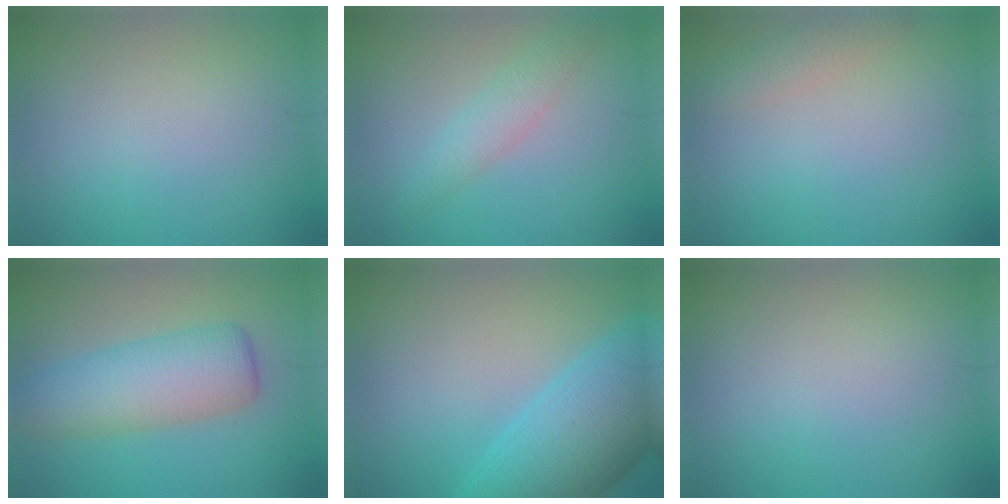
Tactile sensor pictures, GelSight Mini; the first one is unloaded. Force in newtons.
{"total": 2.2, "press": 2.2, "slide": 0.2}
{"total": 1.9, "press": 1.9, "slide": 0.1}
{"total": 6.4, "press": 6.4, "slide": 0.1}
{"total": 8.6, "press": 8.6, "slide": 0.3}
{"total": 0.0}